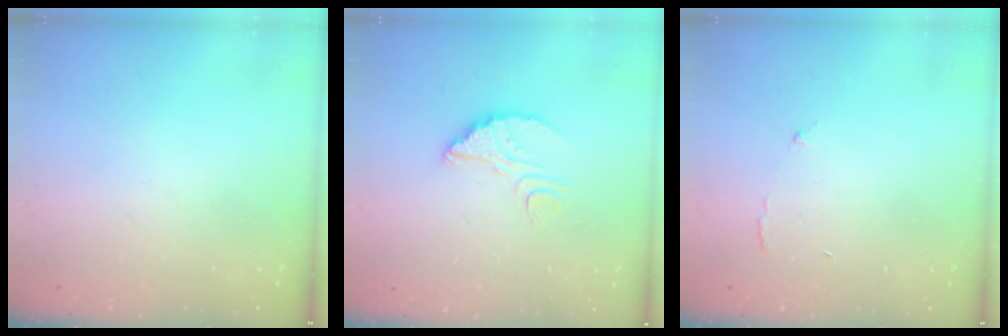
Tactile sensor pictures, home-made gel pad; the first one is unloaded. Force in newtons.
{"total": 7.2, "press": 7.2, "slide": 0.6}
{"total": 4.0, "press": 4.0, "slide": 0.3}